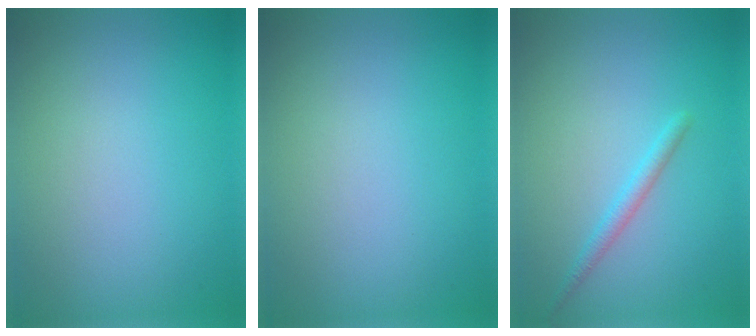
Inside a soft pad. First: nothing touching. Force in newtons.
{"total": 0.0}
{"total": 1.5, "press": 1.5, "slide": 0.0}